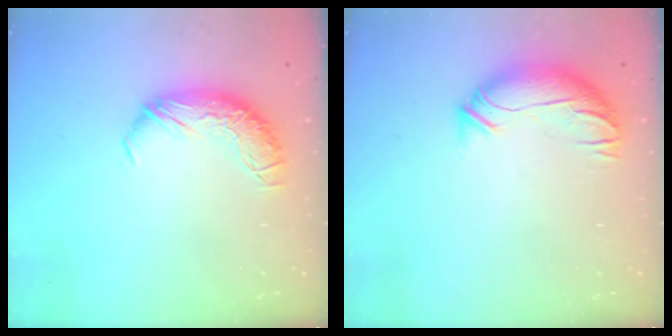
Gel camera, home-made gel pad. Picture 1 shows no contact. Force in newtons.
{"total": 3.7, "press": 2.6, "slide": 2.7}